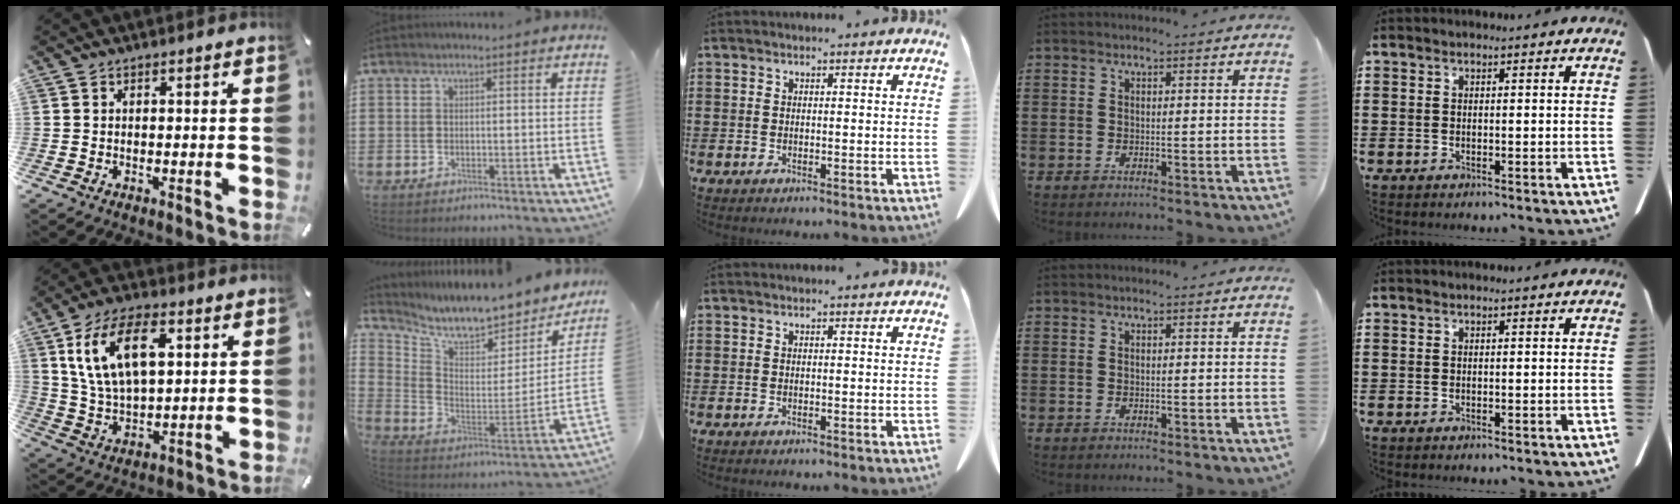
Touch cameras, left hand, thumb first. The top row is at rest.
{"thumb": {"total": 15.2, "force": [6.0, 8.3, 11.2], "torque": [-0.246, -0.002, 0.101]}, "index": {"total": 7.6, "force": [7.0, 1.0, 2.6], "torque": [-0.074, -0.075, 0.112]}}